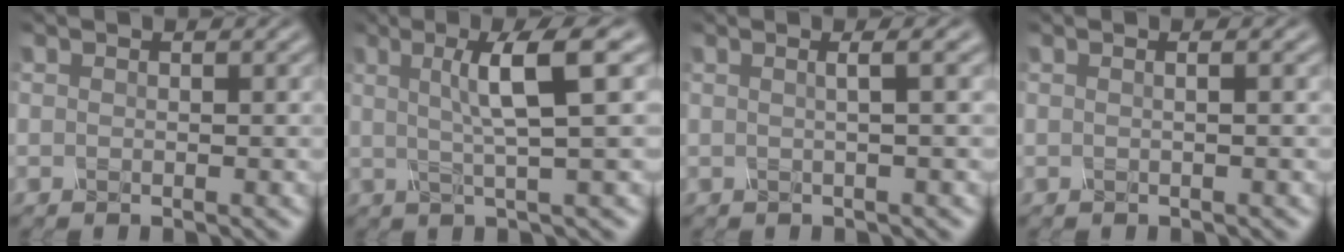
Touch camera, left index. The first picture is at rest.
{"total": 5.7, "force": [1.5, 0.8, 5.4], "torque": [-0.089, 0.009, 0.026]}
{"total": 3.5, "force": [1.0, 1.4, 3.1], "torque": [-0.024, 0.017, -0.021]}
{"total": 2.2, "force": [0.5, 1.1, 1.8], "torque": [-0.008, 0.002, -0.020]}